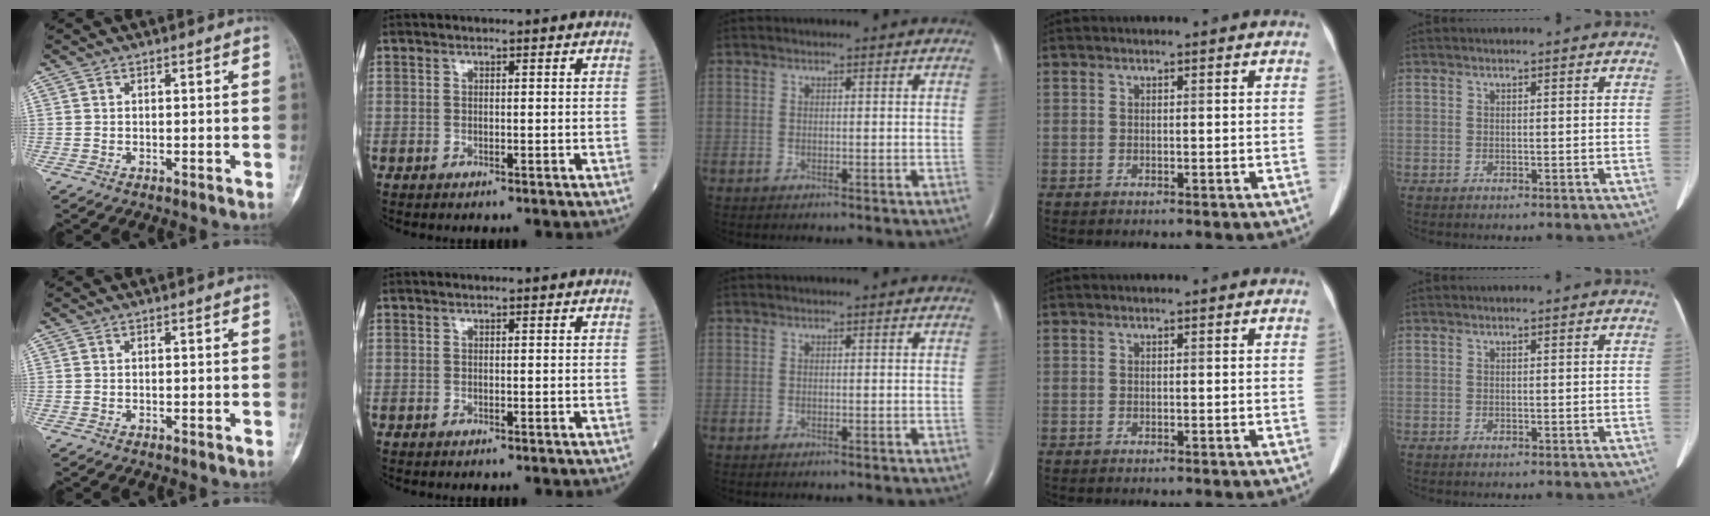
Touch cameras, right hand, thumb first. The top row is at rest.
{}